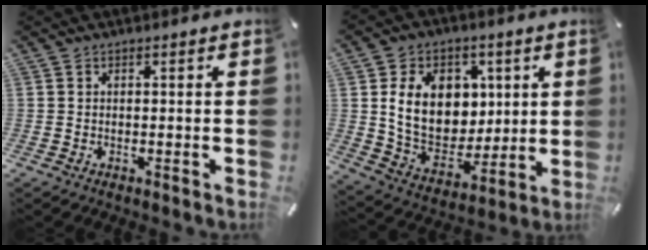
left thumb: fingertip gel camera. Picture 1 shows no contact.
{"total": 15.9, "force": [3.7, 12.7, 8.8], "torque": [-0.158, -0.008, 0.076]}